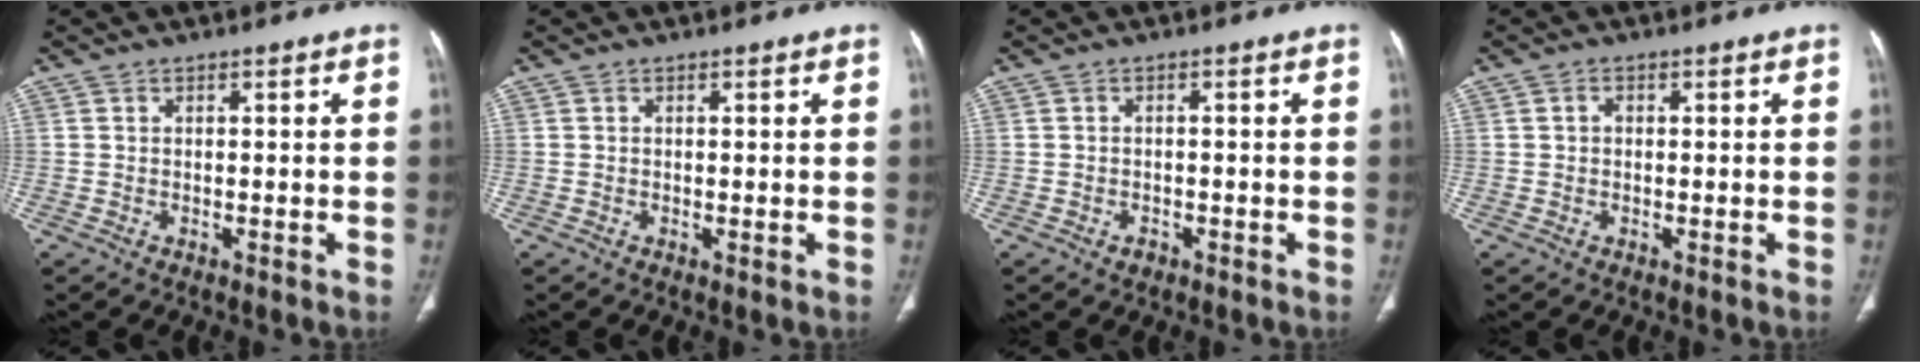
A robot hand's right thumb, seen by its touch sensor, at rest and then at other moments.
{"total": 0.0}
{"total": 1.4, "force": [-0.8, 1.0, 0.6], "torque": [-0.008, 0.006, -0.010]}
{"total": 1.0, "force": [0.1, 0.8, 0.6], "torque": [-0.008, 0.003, 0.000]}